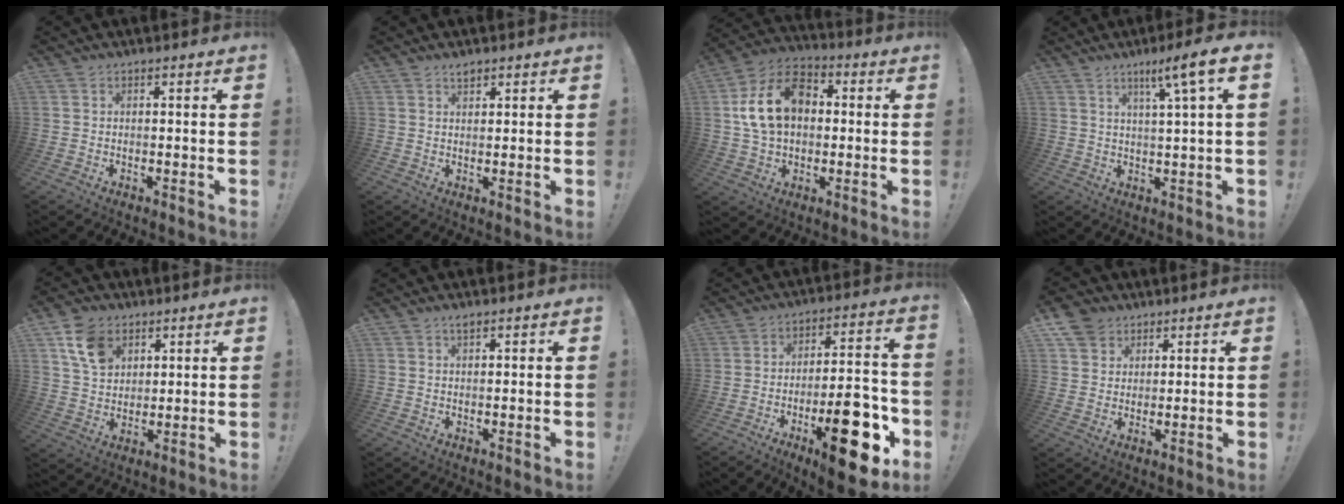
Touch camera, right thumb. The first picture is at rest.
{"total": 2.1, "force": [1.8, 0.6, 0.9], "torque": [-0.009, -0.011, 0.032]}
{"total": 16.9, "force": [2.7, 12.1, 11.4], "torque": [-0.188, 0.011, 0.050]}
{"total": 8.4, "force": [3.9, -0.5, 7.5], "torque": [-0.107, -0.024, 0.052]}
{"total": 11.0, "force": [5.7, 7.7, 5.4], "torque": [-0.086, -0.019, 0.112]}
{"total": 1.3, "force": [1.0, 0.1, 0.8], "torque": [-0.008, -0.005, 0.016]}
{"total": 20.7, "force": [-8.4, 7.6, 17.3], "torque": [-0.227, 0.052, -0.119]}
{"total": 6.6, "force": [4.3, 4.8, 1.0], "torque": [-0.025, -0.019, 0.088]}